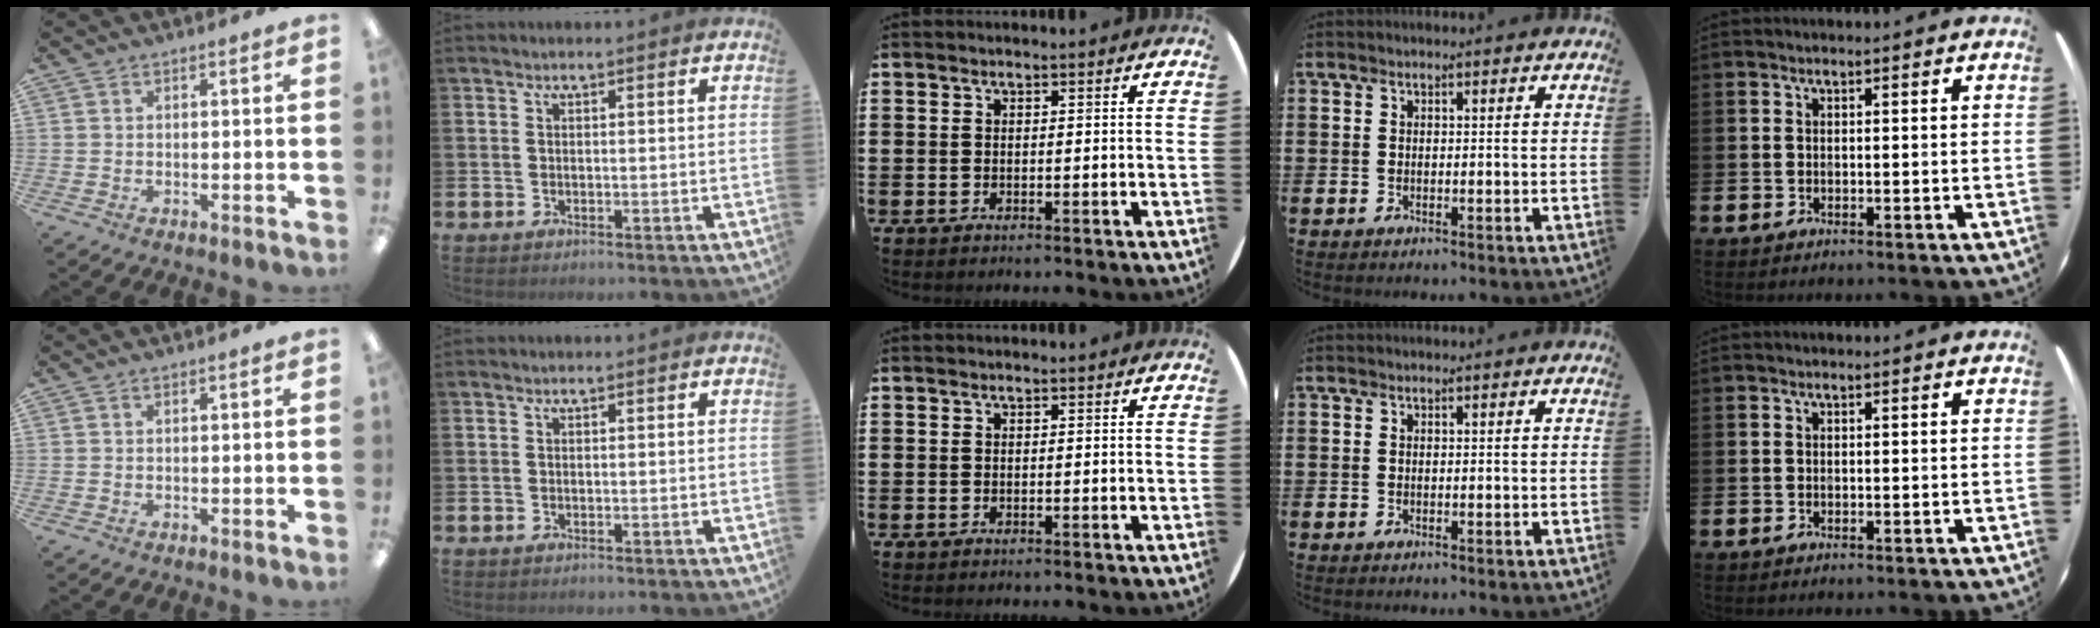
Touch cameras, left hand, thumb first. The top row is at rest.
{}